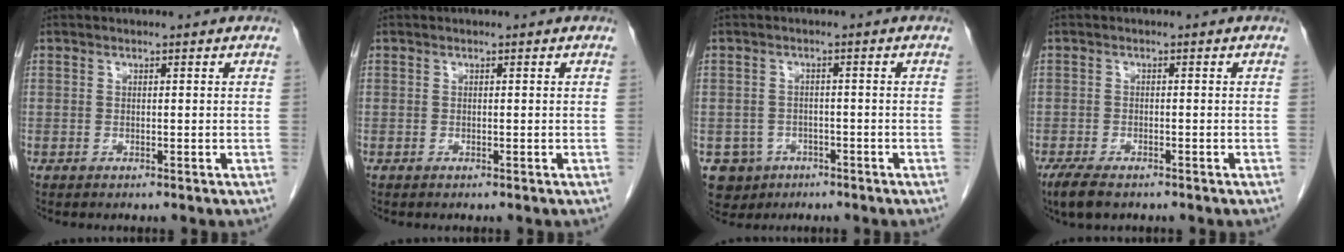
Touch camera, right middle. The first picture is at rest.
{"total": 0.0}
{"total": 4.6, "force": [-2.4, 3.9, 0.4], "torque": [-0.007, 0.008, -0.034]}
{"total": 4.4, "force": [-3.2, 1.5, 2.6], "torque": [-0.056, -0.011, -0.050]}